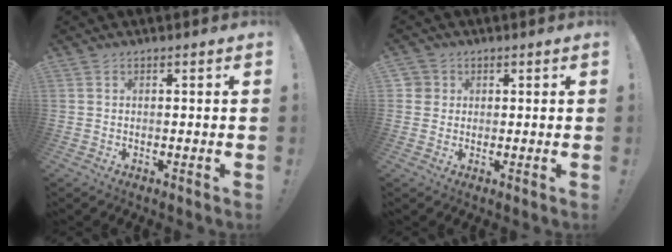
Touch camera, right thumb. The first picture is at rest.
{"total": 2.8, "force": [0.6, 2.7, 0.4], "torque": [-0.007, 0.002, 0.010]}